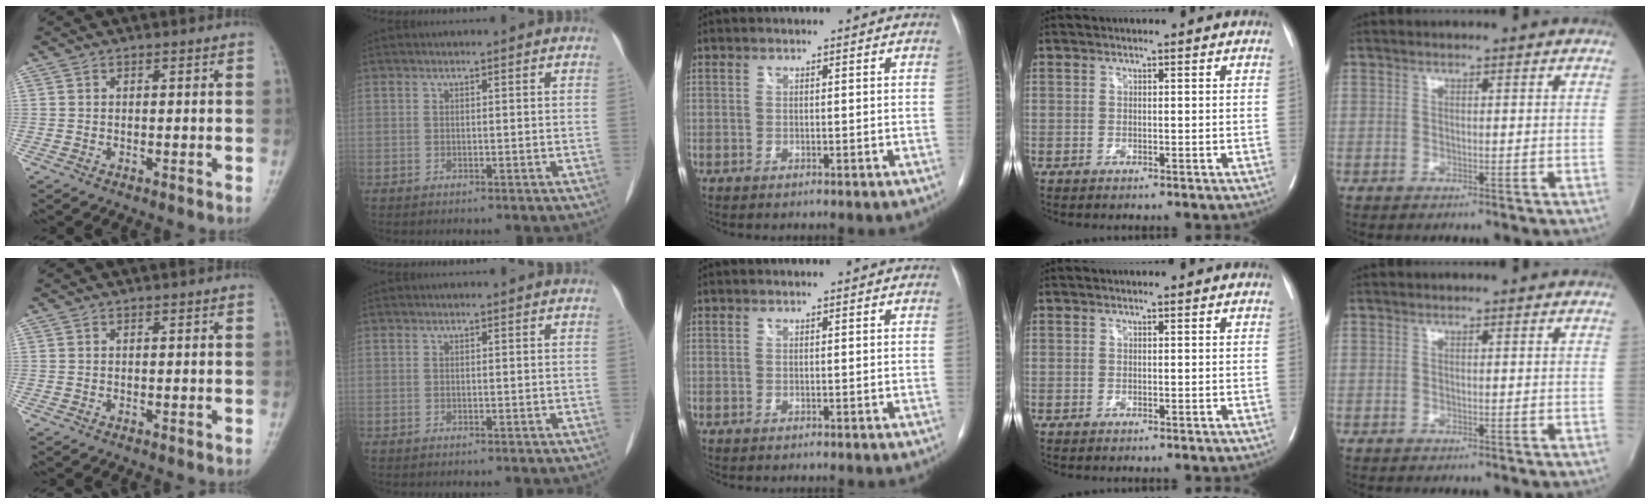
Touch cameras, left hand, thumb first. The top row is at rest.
{}